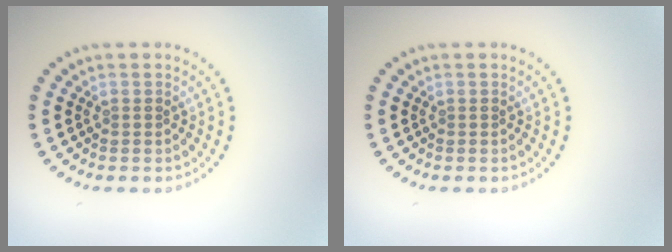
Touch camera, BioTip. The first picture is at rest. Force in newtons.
{"total": 0.0}